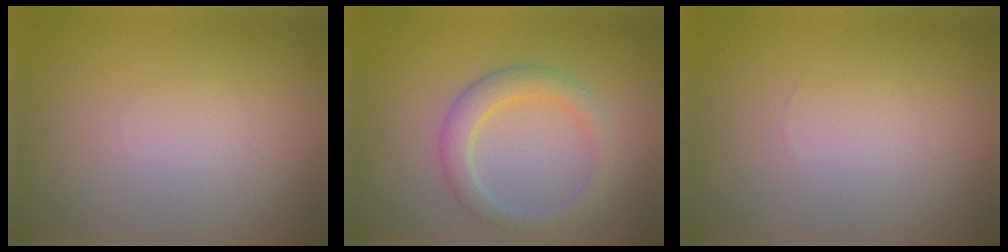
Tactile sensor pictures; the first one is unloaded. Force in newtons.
{"total": 2.9, "press": 2.9, "slide": 0.4}
{"total": 0.0}